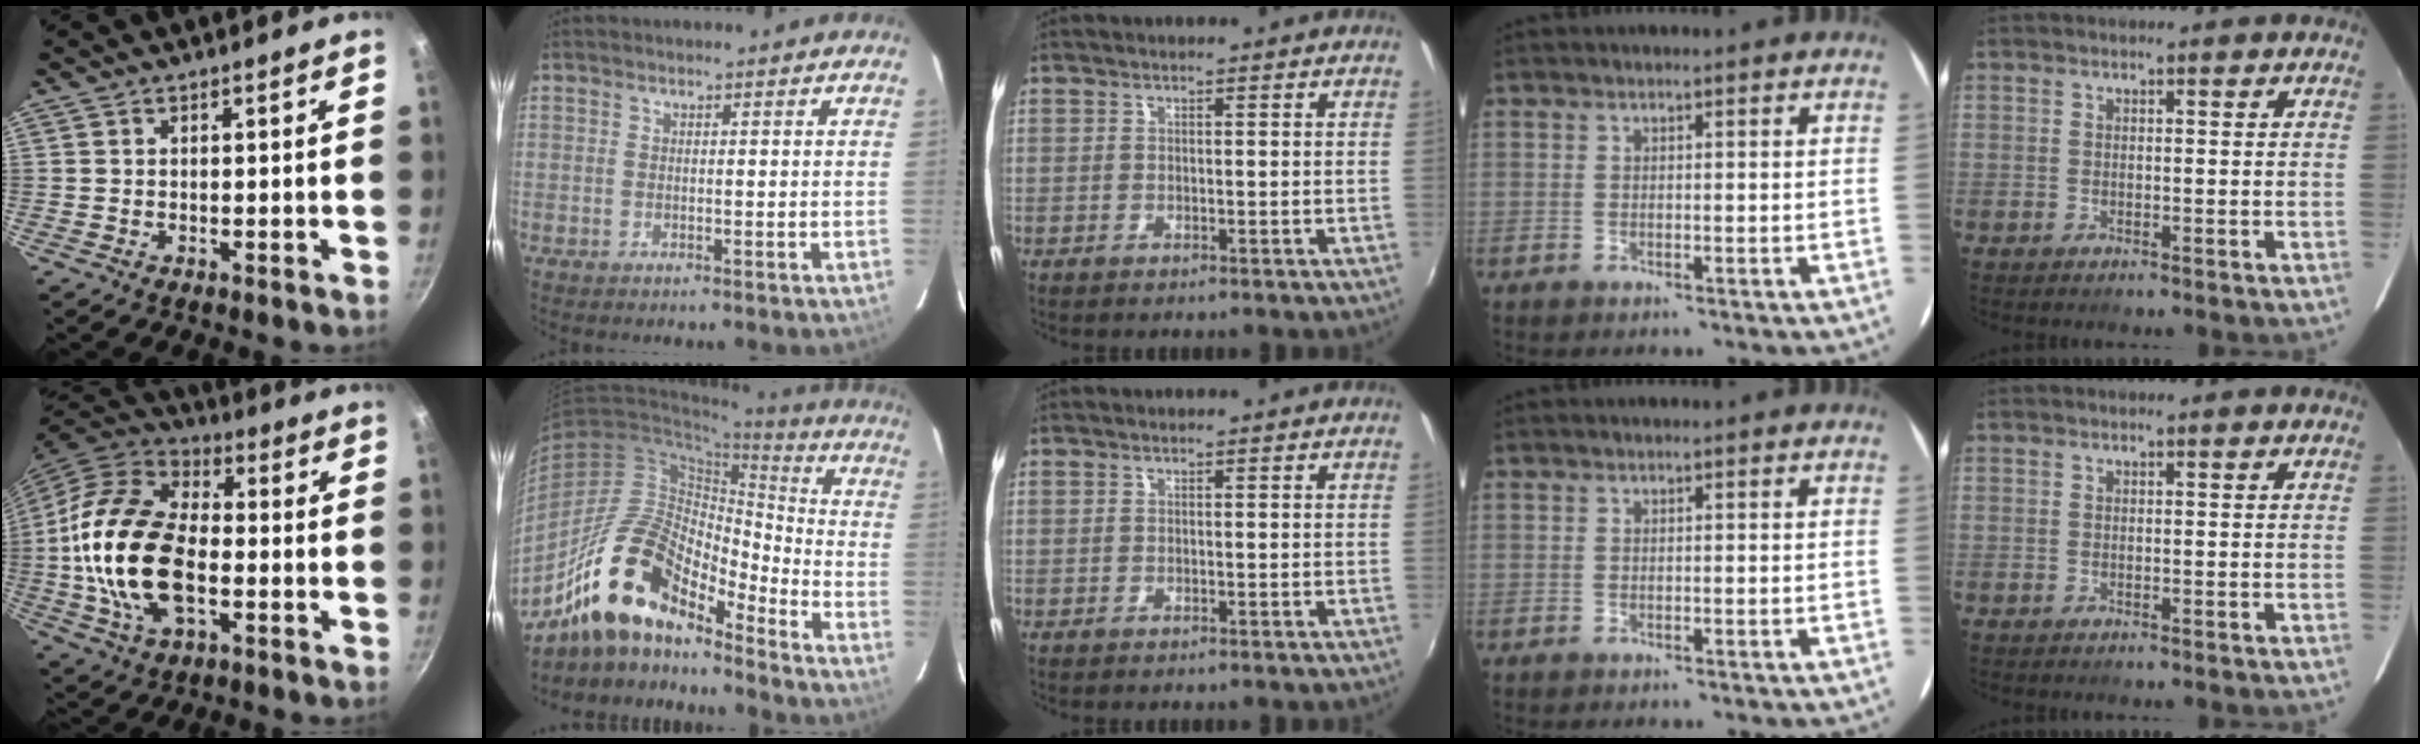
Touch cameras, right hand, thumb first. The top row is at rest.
{"thumb": {"total": 21.7, "force": [-2.5, 12.6, 17.5], "torque": [-0.330, 0.027, -0.053]}, "index": {"total": 17.6, "force": [-13.6, 5.9, 9.4], "torque": [-0.167, 0.008, -0.263]}}